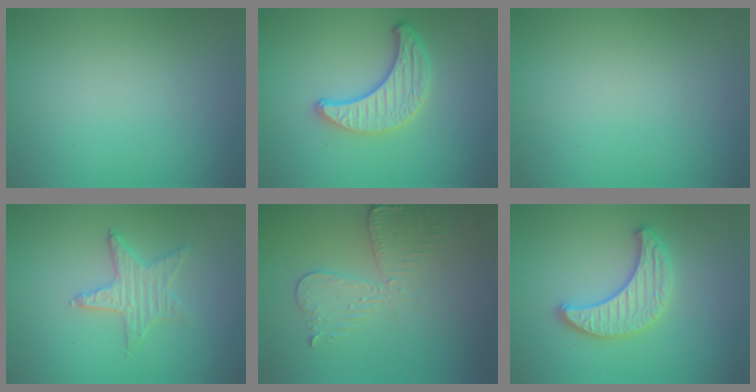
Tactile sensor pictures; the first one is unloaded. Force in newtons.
{"total": 3.6, "press": 3.1, "slide": 1.8}
{"total": 0.0}
{"total": 1.6, "press": 1.6, "slide": 0.2}
{"total": 3.0, "press": 2.7, "slide": 1.2}
{"total": 3.3, "press": 3.2, "slide": 0.7}